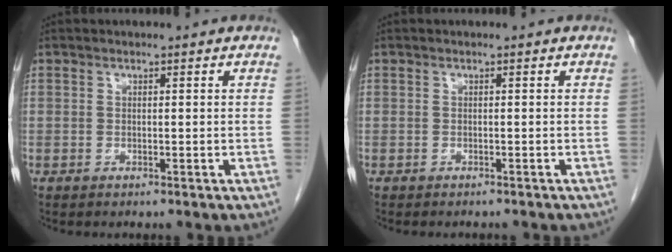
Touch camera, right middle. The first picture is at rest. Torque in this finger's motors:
{"motor_torque": [0.09, -0.07, 0.02, 0.02]}